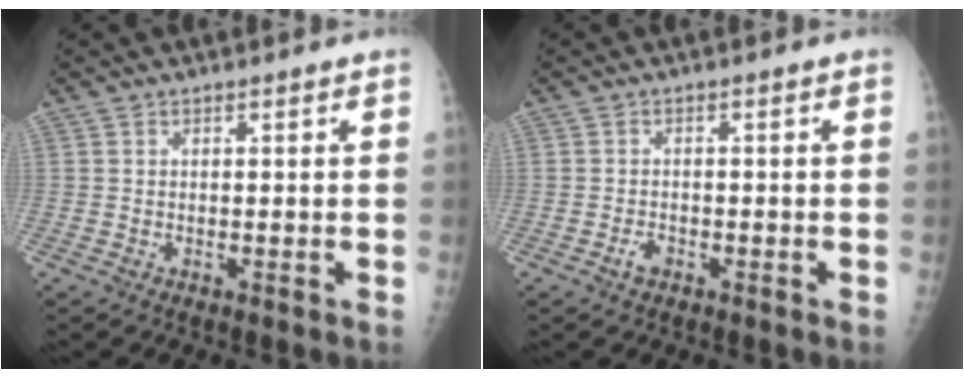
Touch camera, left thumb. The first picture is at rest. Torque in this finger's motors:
{"motor_torque": [-0.20, 0.12, 0.04, 0.00, 0.00]}